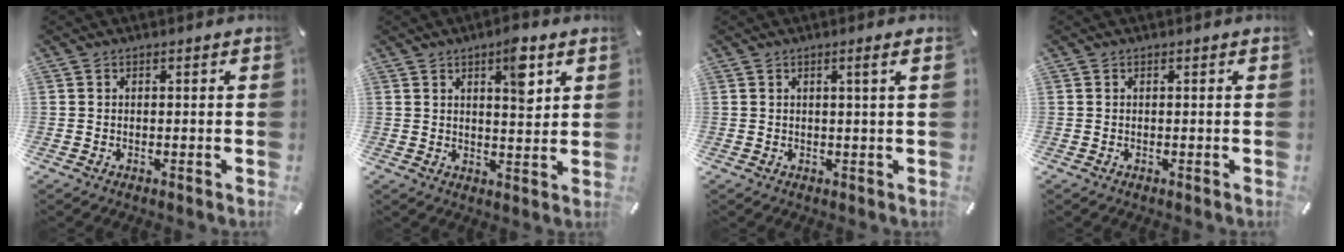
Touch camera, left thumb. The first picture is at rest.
{"total": 7.5, "force": [3.8, 2.7, 5.9], "torque": [-0.076, -0.018, 0.057]}
{"total": 2.5, "force": [0.8, -0.1, 2.3], "torque": [-0.044, -0.001, 0.012]}
{"total": 0.0}